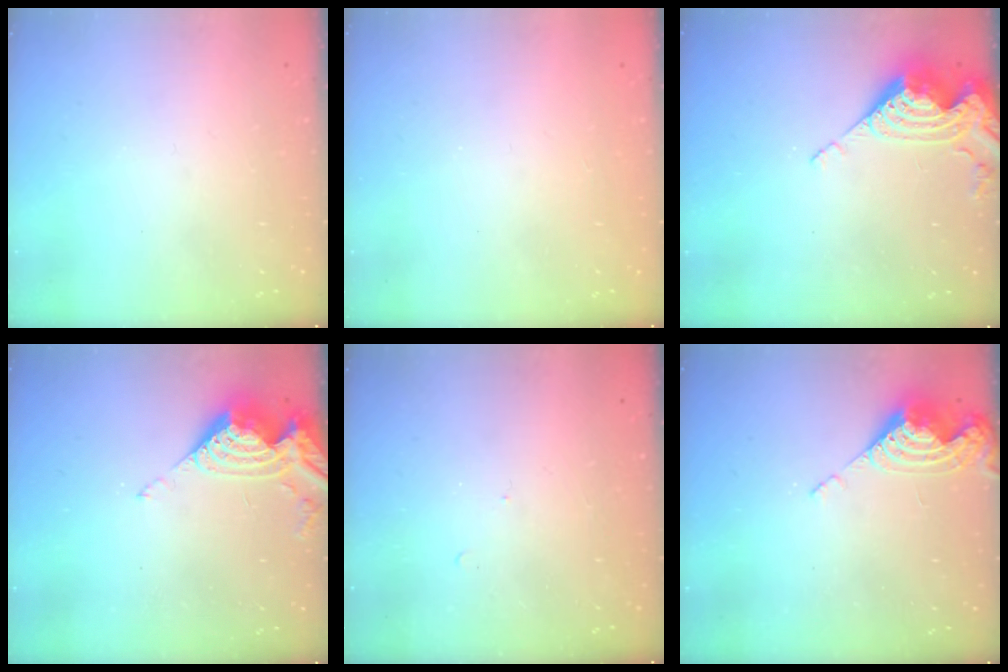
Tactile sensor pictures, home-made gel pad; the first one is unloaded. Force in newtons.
{"total": 0.9, "press": 0.9, "slide": 0.2}
{"total": 9.7, "press": 9.7, "slide": 0.9}
{"total": 8.9, "press": 8.8, "slide": 1.0}
{"total": 5.4, "press": 5.3, "slide": 0.6}
{"total": 8.5, "press": 8.5, "slide": 0.9}